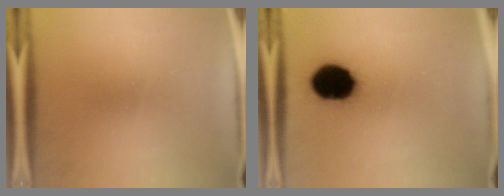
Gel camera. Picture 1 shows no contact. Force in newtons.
{"total": 14.2}